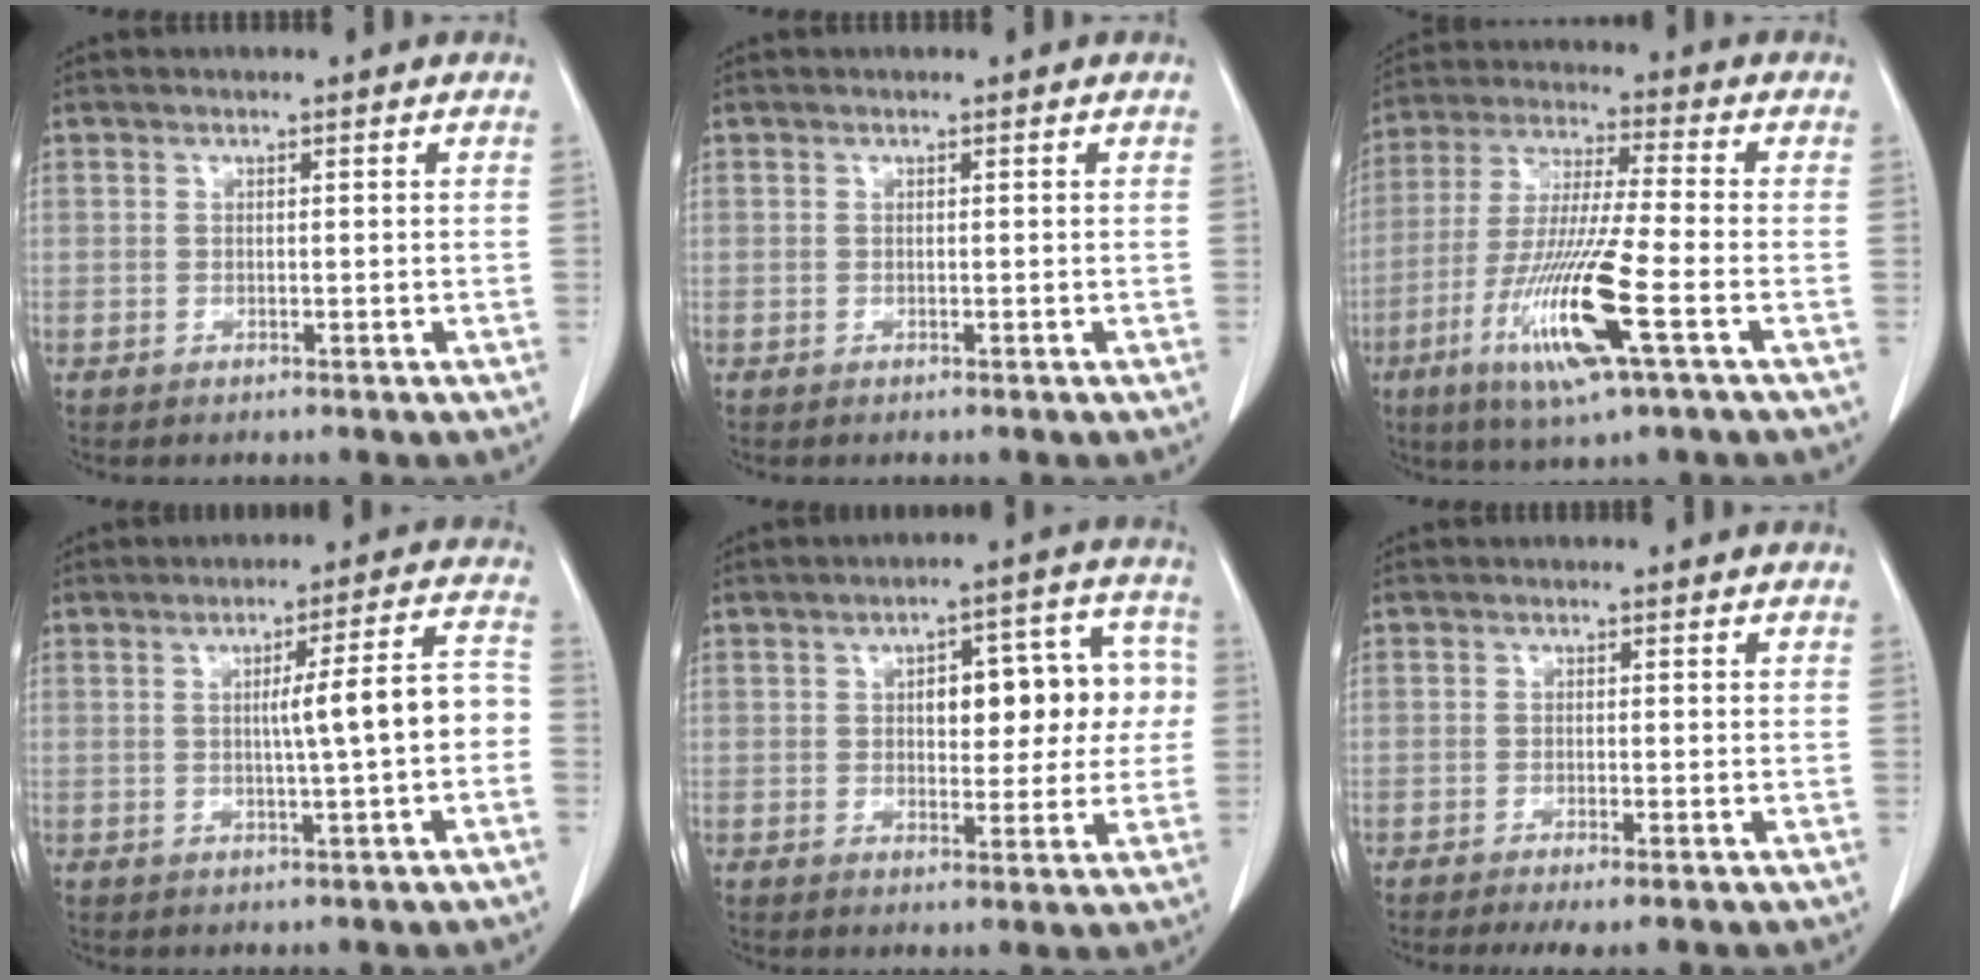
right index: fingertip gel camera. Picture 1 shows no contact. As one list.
[{"total": 0.0}, {"total": 14.9, "force": [-5.7, 0.2, 13.8], "torque": [-0.283, -0.026, -0.108]}, {"total": 7.8, "force": [-0.8, 0.1, 7.7], "torque": [-0.107, 0.021, -0.010]}, {"total": 11.0, "force": [1.3, 4.8, 9.9], "torque": [-0.117, 0.043, 0.023]}, {"total": 3.3, "force": [-2.4, 0.2, 2.3], "torque": [-0.035, -0.009, -0.036]}]